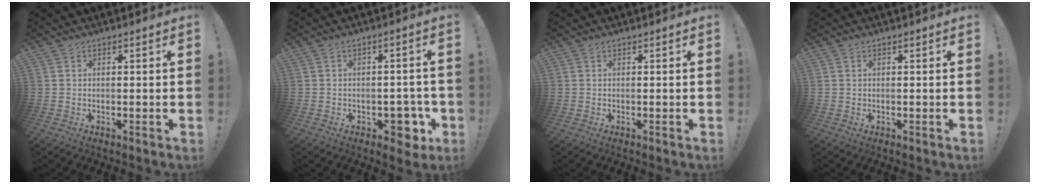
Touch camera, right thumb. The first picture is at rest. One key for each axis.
{"total": 7.2, "fx": -2.8, "fy": 5.4, "fz": 3.8, "tx": -0.028, "ty": 0.018, "tz": -0.041}
{"total": 0.0}
{"total": 0.0}